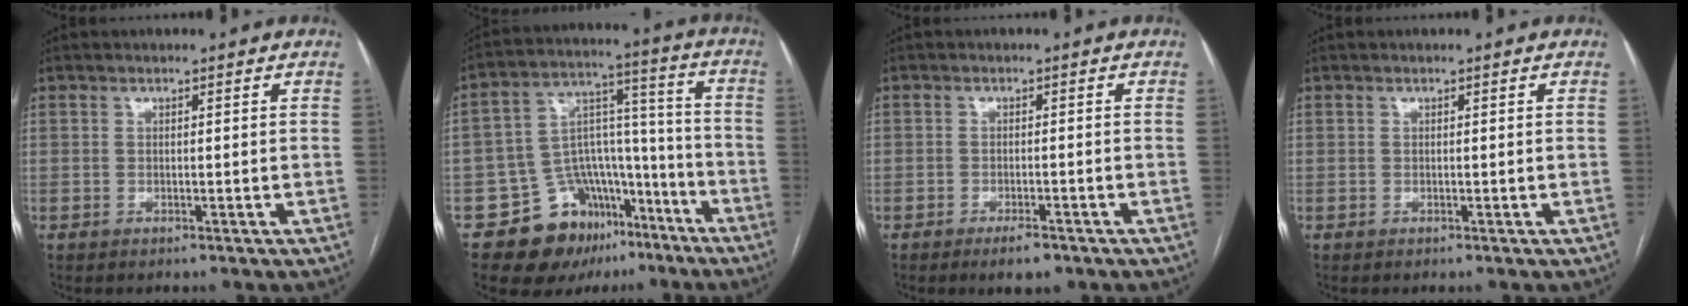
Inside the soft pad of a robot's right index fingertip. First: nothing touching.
{"total": 14.8, "force": [-9.4, 9.7, 6.0], "torque": [-0.084, 0.072, -0.141]}
{"total": 3.2, "force": [-2.2, 1.0, 2.0], "torque": [-0.035, -0.002, -0.030]}
{"total": 0.0}